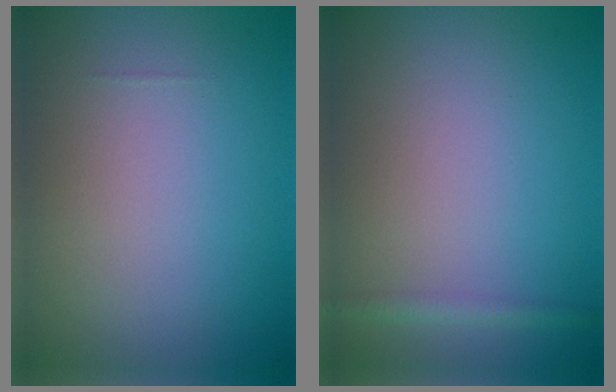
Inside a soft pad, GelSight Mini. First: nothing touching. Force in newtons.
{"total": 1.3, "press": 1.3, "slide": 0.1}